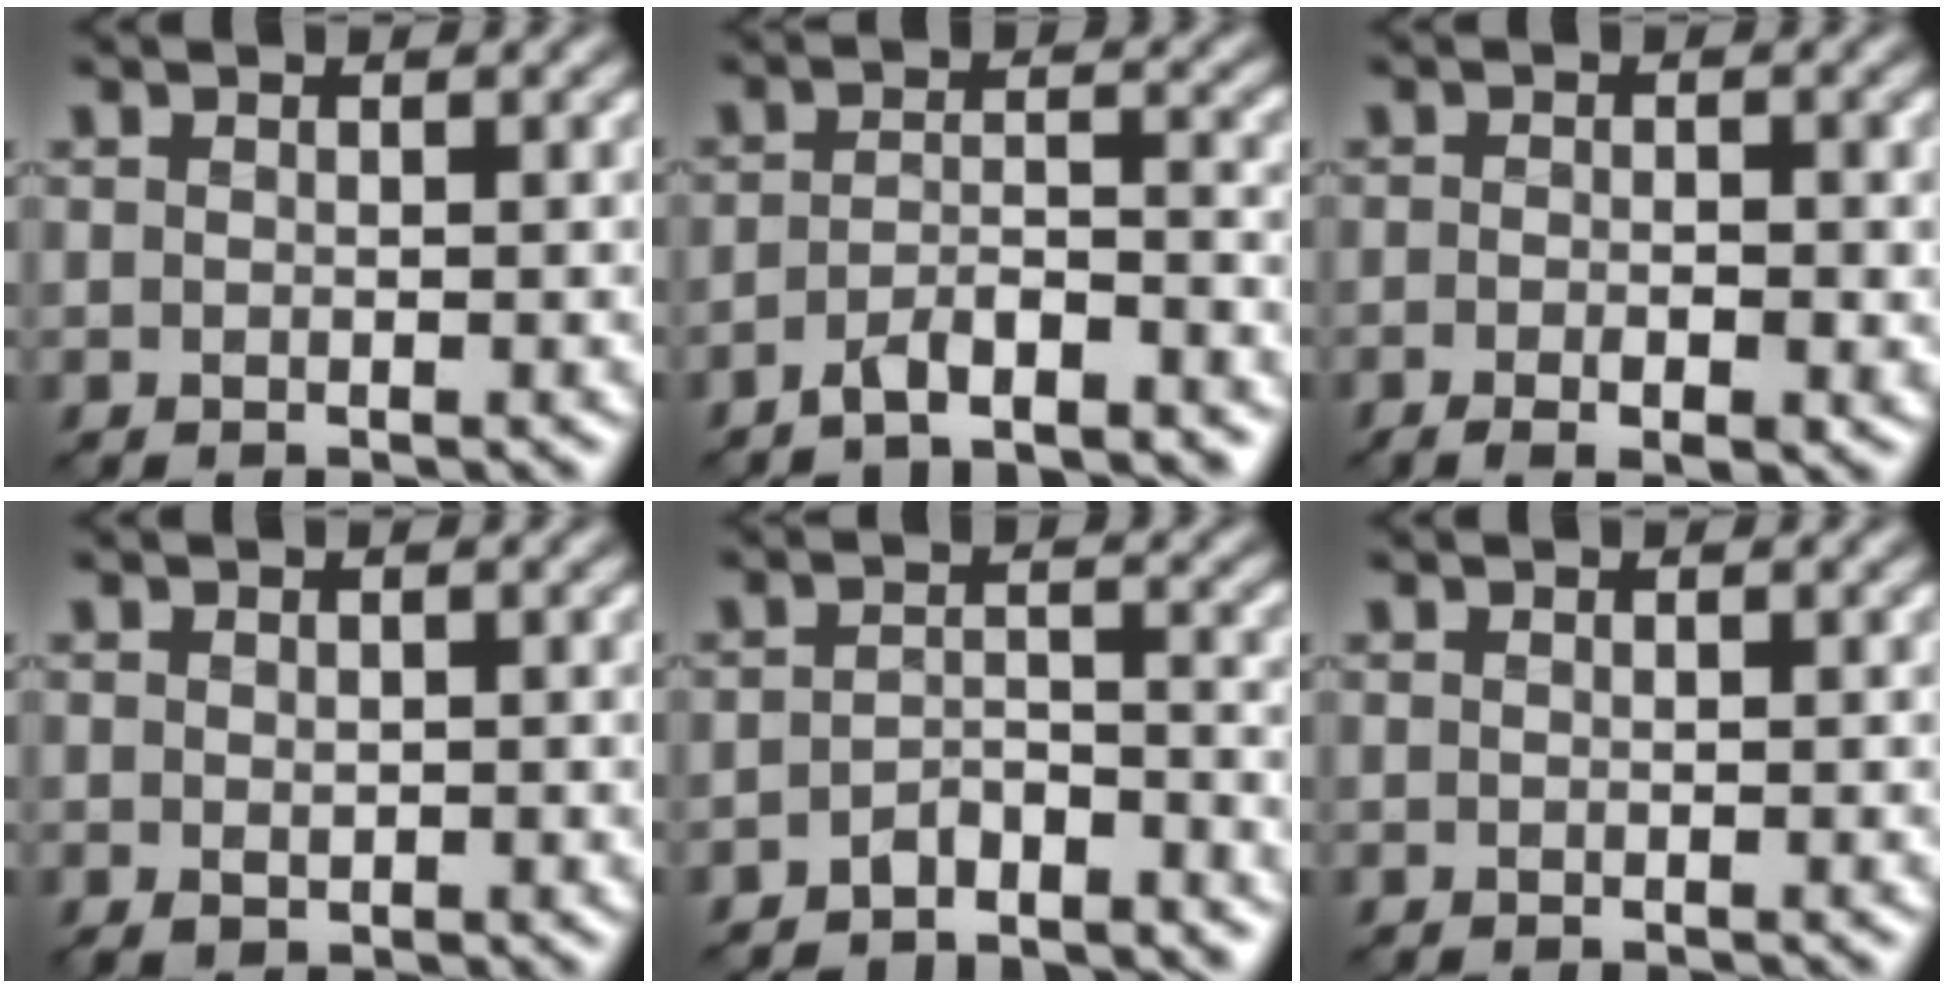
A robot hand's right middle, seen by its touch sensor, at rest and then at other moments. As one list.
[{"total": 3.9, "force": [-3.3, 0.6, 1.9], "torque": [-0.040, 0.002, -0.060]}, {"total": 2.8, "force": [-0.9, 0.9, 2.5], "torque": [-0.042, -0.004, -0.012]}, {"total": 1.3, "force": [-0.3, 0.9, 0.8], "torque": [-0.017, -0.001, -0.002]}, {"total": 3.2, "force": [-3.0, 0.6, 0.7], "torque": [-0.019, 0.003, -0.061]}, {"total": 0.0}]